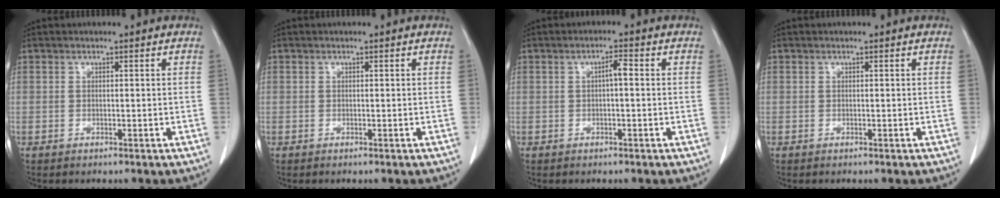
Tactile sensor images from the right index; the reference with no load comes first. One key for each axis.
{"total": 0.0}
{"total": 1.9, "fx": 0.1, "fy": 0.3, "fz": 1.9, "tx": -0.032, "ty": 0.004, "tz": 0.001}
{"total": 0.0}